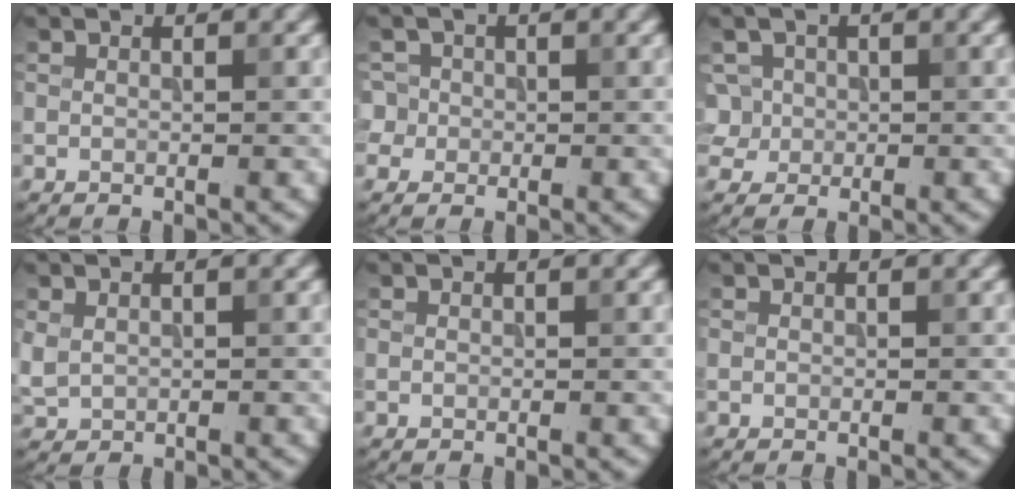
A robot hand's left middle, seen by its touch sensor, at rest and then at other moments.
{"total": 3.1, "force": [0.1, 2.9, 1.0], "torque": [-0.002, 0.025, -0.017]}
{"total": 3.3, "force": [0.2, 3.1, 1.1], "torque": [-0.022, 0.019, 0.007]}
{"total": 1.3, "force": [0.4, 1.0, 0.8], "torque": [-0.020, 0.000, 0.014]}
{"total": 0.0}
{"total": 0.0}